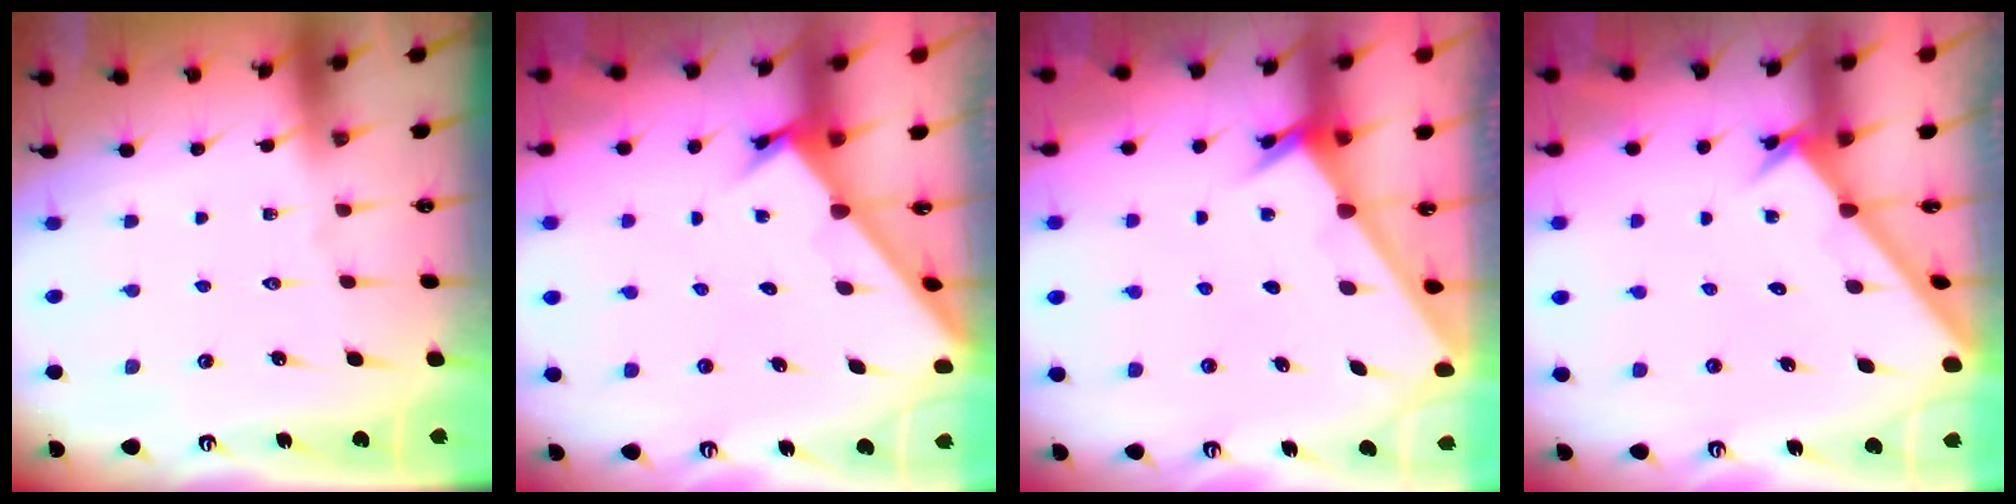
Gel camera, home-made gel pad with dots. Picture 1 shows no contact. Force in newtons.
{"total": 2.1, "press": 2.1, "slide": 0.2}
{"total": 2.4, "press": 2.4, "slide": 0.2}
{"total": 2.1, "press": 2.1, "slide": 0.2}